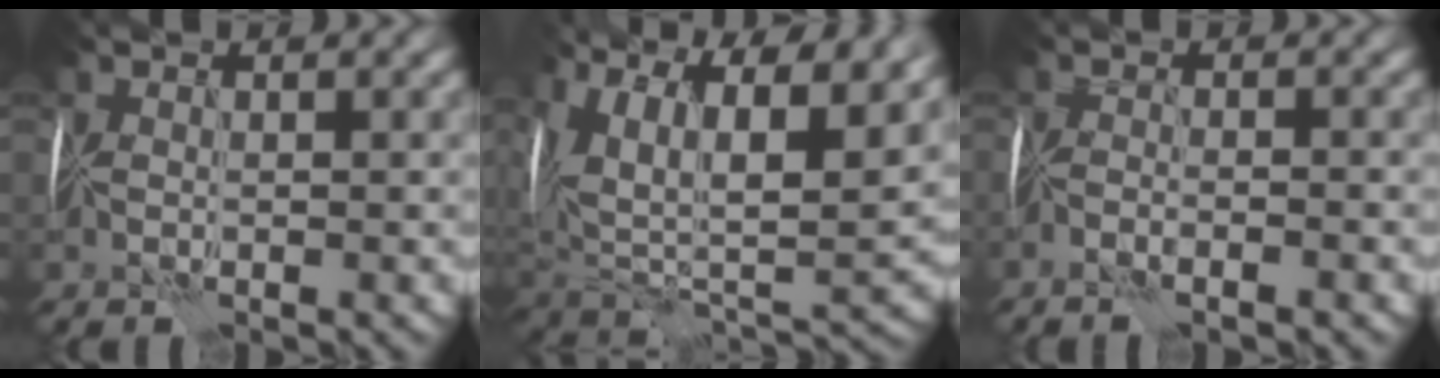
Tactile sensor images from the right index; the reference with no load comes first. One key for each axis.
{"total": 18.1, "fx": 8.4, "fy": 8.9, "fz": 13.3, "tx": -0.229, "ty": 0.040, "tz": 0.146}
{"total": 1.9, "fx": -1.3, "fy": -0.1, "fz": 1.3, "tx": -0.034, "ty": 0.010, "tz": -0.031}